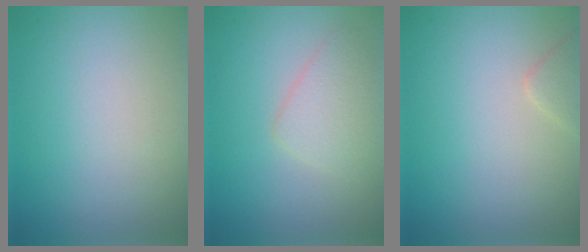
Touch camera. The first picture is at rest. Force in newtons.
{"total": 2.5, "press": 2.5, "slide": 0.2}
{"total": 1.2, "press": 1.2, "slide": 0.1}